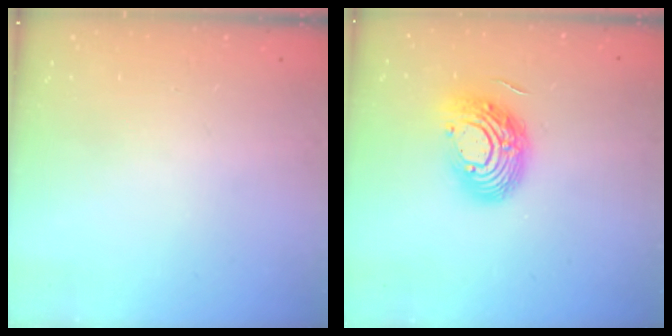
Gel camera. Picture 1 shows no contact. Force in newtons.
{"total": 14.5, "press": 14.5, "slide": 1.0}